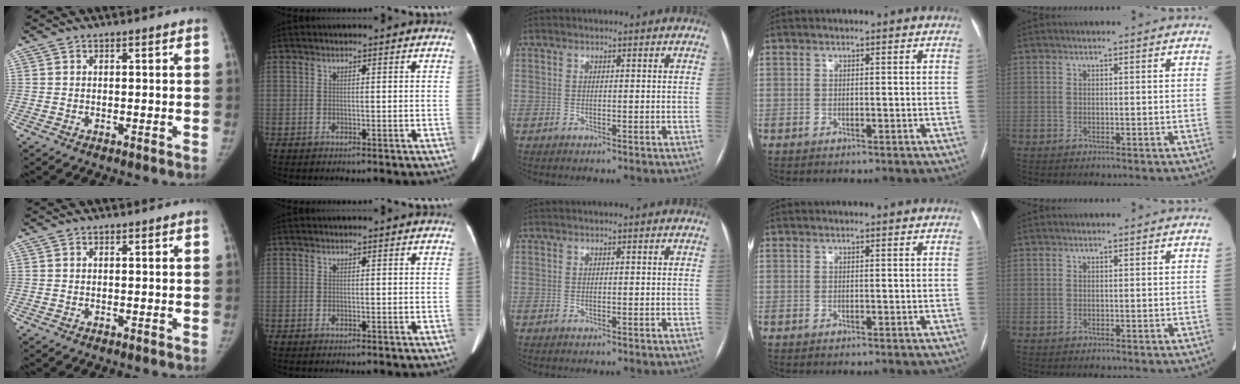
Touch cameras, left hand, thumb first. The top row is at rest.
{}